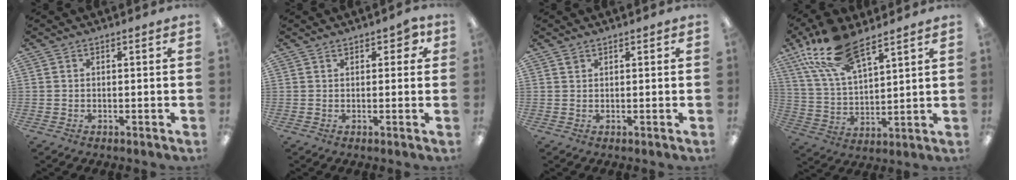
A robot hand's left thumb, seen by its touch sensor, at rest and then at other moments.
{"total": 3.4, "force": [1.4, 2.1, 2.3], "torque": [-0.029, 0.002, 0.021]}
{"total": 0.6, "force": [0.4, 0.4, -0.1], "torque": [0.001, -0.002, 0.009]}
{"total": 15.9, "force": [11.0, 6.2, 9.7], "torque": [-0.210, -0.040, 0.197]}